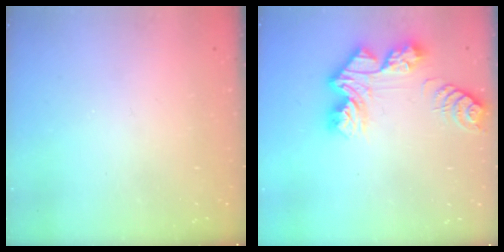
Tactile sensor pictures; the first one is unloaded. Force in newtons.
{"total": 12.0, "press": 12.0, "slide": 1.1}